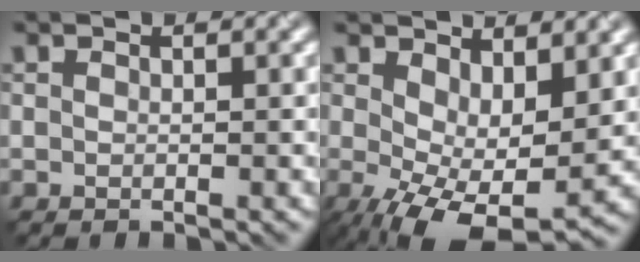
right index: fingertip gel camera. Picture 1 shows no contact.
{"total": 7.9, "force": [-0.5, 3.5, 7.0], "torque": [-0.127, -0.014, -0.001]}